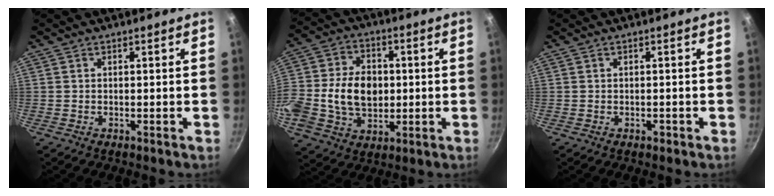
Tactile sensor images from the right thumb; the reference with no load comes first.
{"total": 20.6, "force": [-0.5, 15.5, 13.6], "torque": [-0.265, 0.027, -0.008]}
{"total": 0.7, "force": [-0.4, 0.5, 0.4], "torque": [-0.003, 0.003, -0.005]}